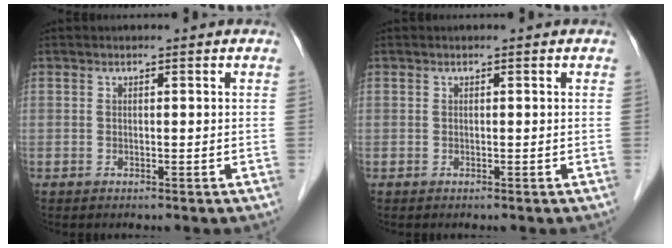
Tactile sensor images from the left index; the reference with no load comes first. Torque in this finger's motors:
{"motor_torque": [0.00, 0.00, 0.00, 0.00]}